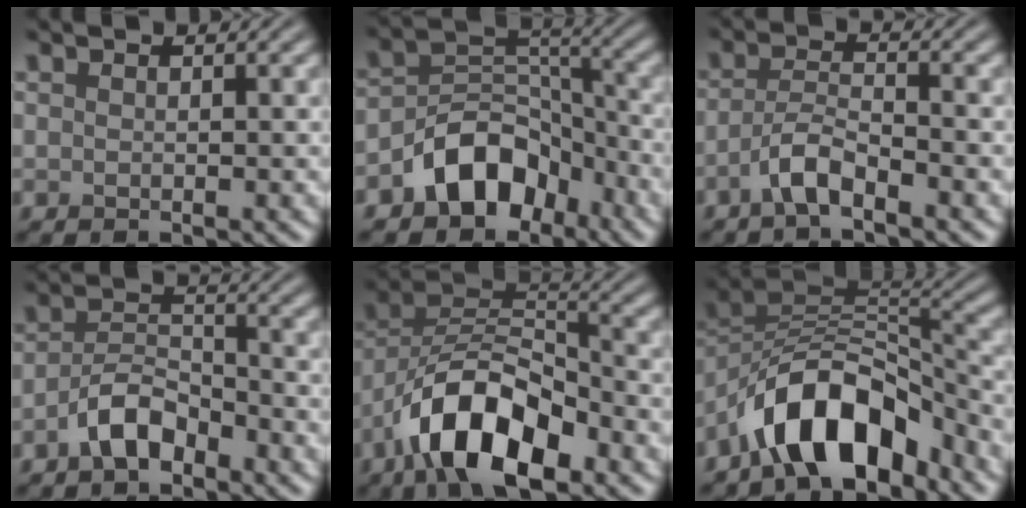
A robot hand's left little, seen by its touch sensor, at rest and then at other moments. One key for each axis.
{"total": 6.7, "fx": -3.8, "fy": 4.4, "fz": 3.3, "tx": -0.037, "ty": 0.007, "tz": -0.075}
{"total": 2.9, "fx": -1.9, "fy": 0.6, "fz": 2.1, "tx": -0.044, "ty": 0.008, "tz": -0.045}
{"total": 3.6, "fx": -2.4, "fy": 1.6, "fz": 2.2, "tx": -0.040, "ty": 0.011, "tz": -0.050}
{"total": 9.9, "fx": -5.6, "fy": 4.2, "fz": 6.9, "tx": -0.115, "ty": 0.016, "tz": -0.110}
{"total": 9.3, "fx": -6.2, "fy": 3.9, "fz": 5.7, "tx": -0.079, "ty": 0.013, "tz": -0.115}